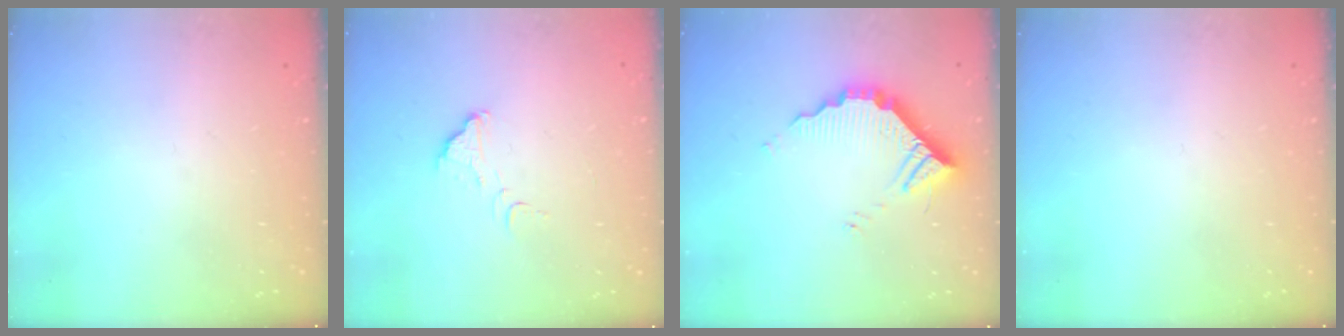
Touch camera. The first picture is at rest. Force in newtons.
{"total": 2.9, "press": 2.9, "slide": 0.1}
{"total": 9.6, "press": 9.6, "slide": 0.4}
{"total": 0.0}